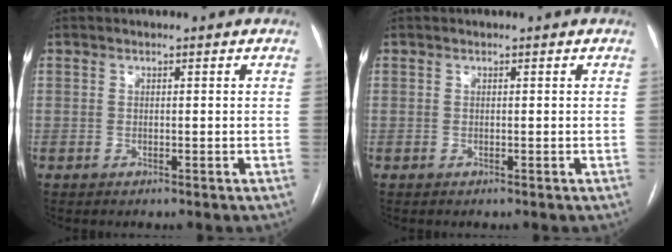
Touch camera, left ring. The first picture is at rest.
{"total": 0.0}